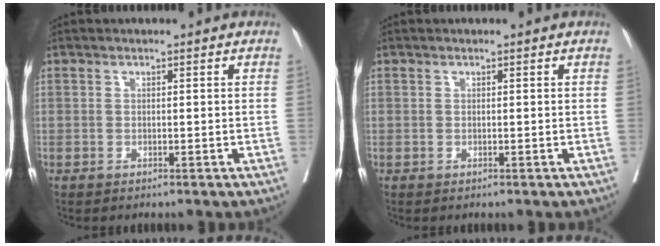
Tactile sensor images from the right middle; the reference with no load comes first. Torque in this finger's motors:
{"motor_torque": [0.00, 0.04, 0.00, 0.00]}